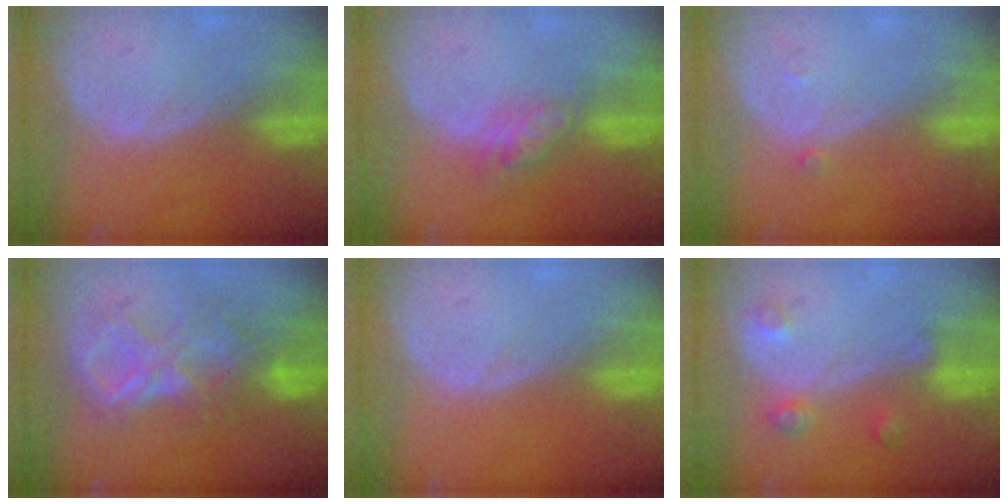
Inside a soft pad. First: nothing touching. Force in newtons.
{"total": 4.7, "press": 4.2, "slide": 2.1}
{"total": 0.7, "press": 0.7, "slide": 0.1}
{"total": 8.8, "press": 7.7, "slide": 4.2}
{"total": 0.0}
{"total": 3.6, "press": 3.3, "slide": 1.5}